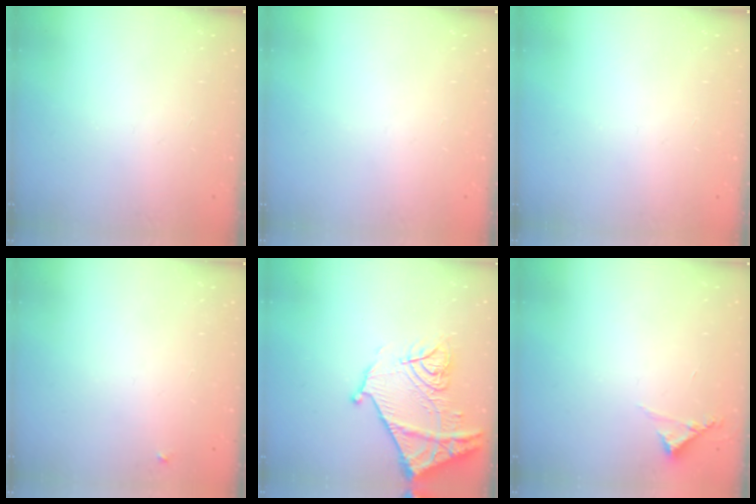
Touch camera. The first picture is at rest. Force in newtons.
{"total": 0.0}
{"total": 0.0}
{"total": 3.3, "press": 3.3, "slide": 0.4}
{"total": 15.3, "press": 15.3, "slide": 1.6}
{"total": 3.8, "press": 3.8, "slide": 0.2}